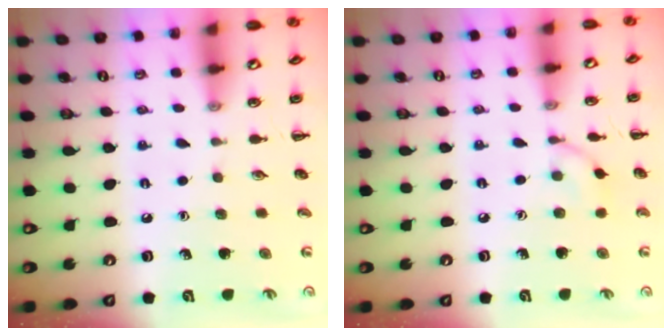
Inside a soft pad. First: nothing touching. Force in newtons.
{"total": 5.2, "press": 5.1, "slide": 1.2}